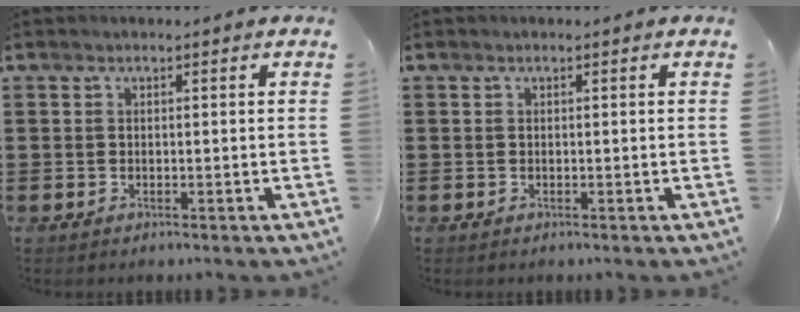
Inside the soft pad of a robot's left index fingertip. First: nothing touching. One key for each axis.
{"total": 0.0}